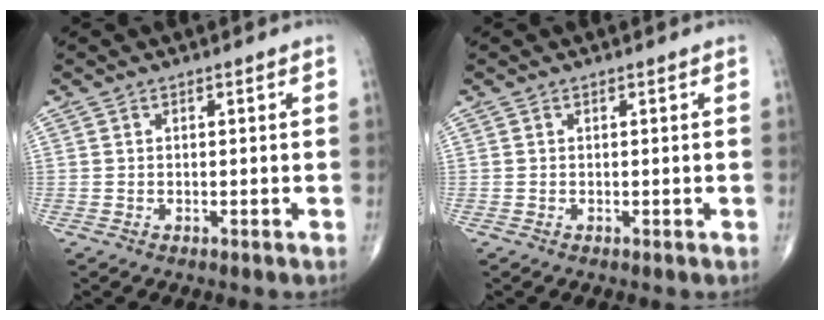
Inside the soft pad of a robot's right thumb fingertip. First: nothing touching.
{"total": 0.0}